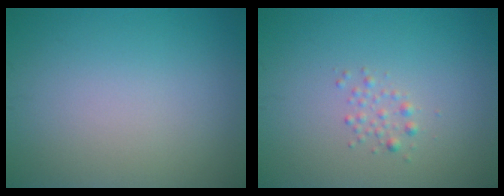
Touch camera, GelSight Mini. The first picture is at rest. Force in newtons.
{"total": 1.1, "press": 1.1, "slide": 0.0}